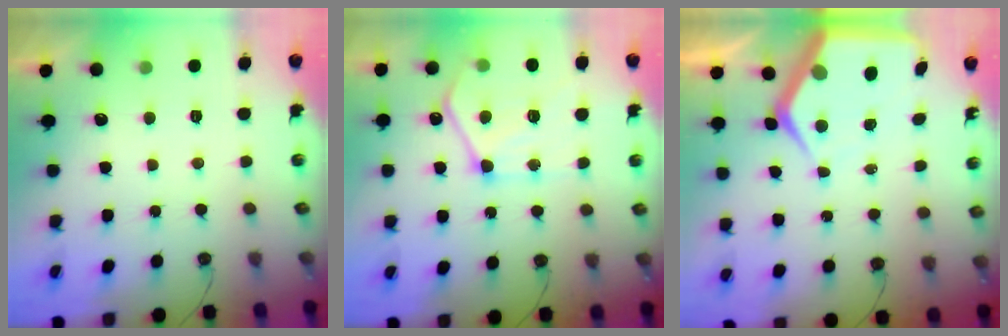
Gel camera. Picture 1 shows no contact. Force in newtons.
{"total": 15.6, "press": 15.5, "slide": 1.7}
{"total": 9.4, "press": 9.4, "slide": 0.9}